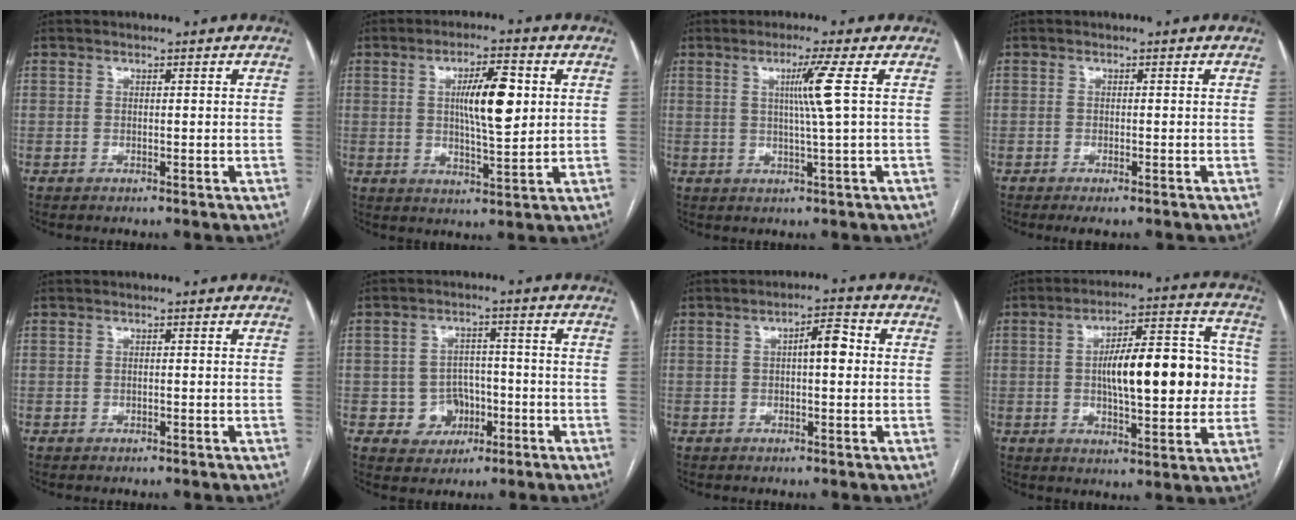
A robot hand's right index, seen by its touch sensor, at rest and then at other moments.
{"total": 8.8, "force": [1.8, 1.8, 8.4], "torque": [-0.143, 0.006, 0.032]}
{"total": 5.2, "force": [1.3, -1.7, 4.7], "torque": [-0.088, -0.005, 0.025]}
{"total": 1.9, "force": [-1.3, 0.3, 1.3], "torque": [-0.019, -0.004, -0.017]}
{"total": 0.0}
{"total": 5.4, "force": [-1.6, 4.9, 1.5], "torque": [-0.016, 0.015, -0.015]}
{"total": 4.4, "force": [0.7, 1.2, 4.2], "torque": [-0.065, 0.015, 0.007]}
{"total": 16.6, "force": [0.5, 5.1, 15.8], "torque": [-0.233, 0.034, 0.010]}